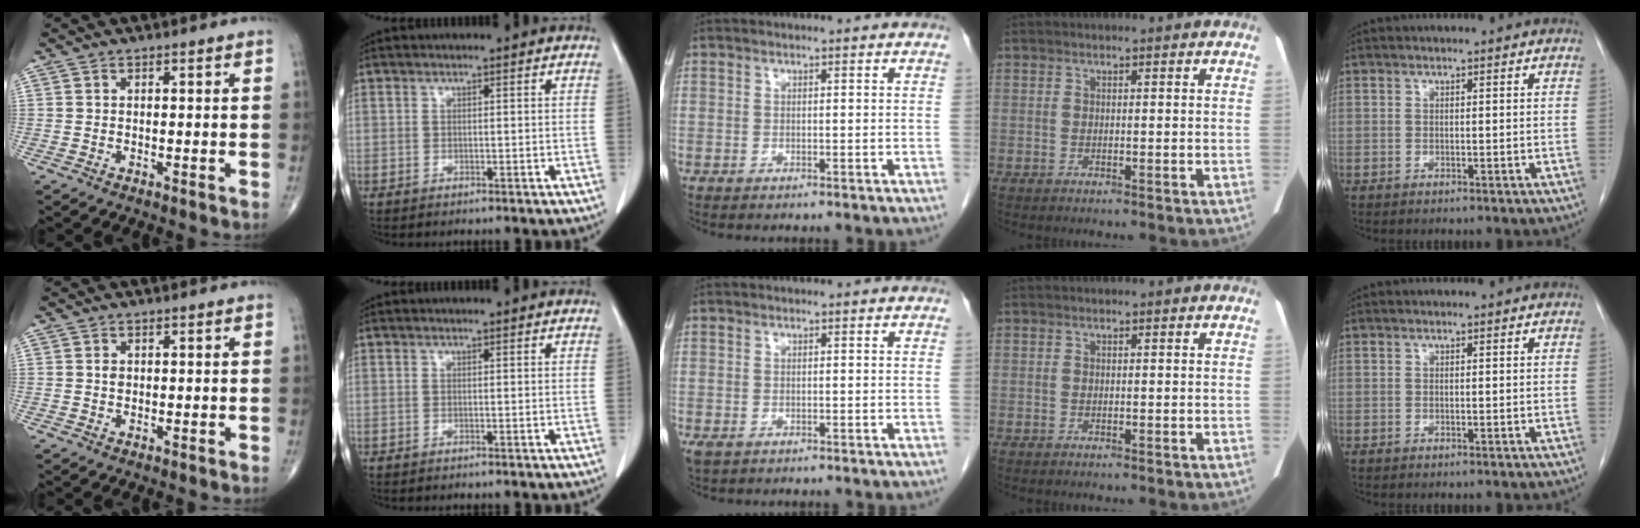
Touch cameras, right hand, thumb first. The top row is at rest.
{"thumb": {"total": 1.0, "force": [0.1, 0.8, 0.6], "torque": [-0.007, 0.001, 0.001]}, "middle": {"total": 1.4, "force": [-0.5, 1.0, 0.9], "torque": [-0.020, -0.003, -0.002]}}